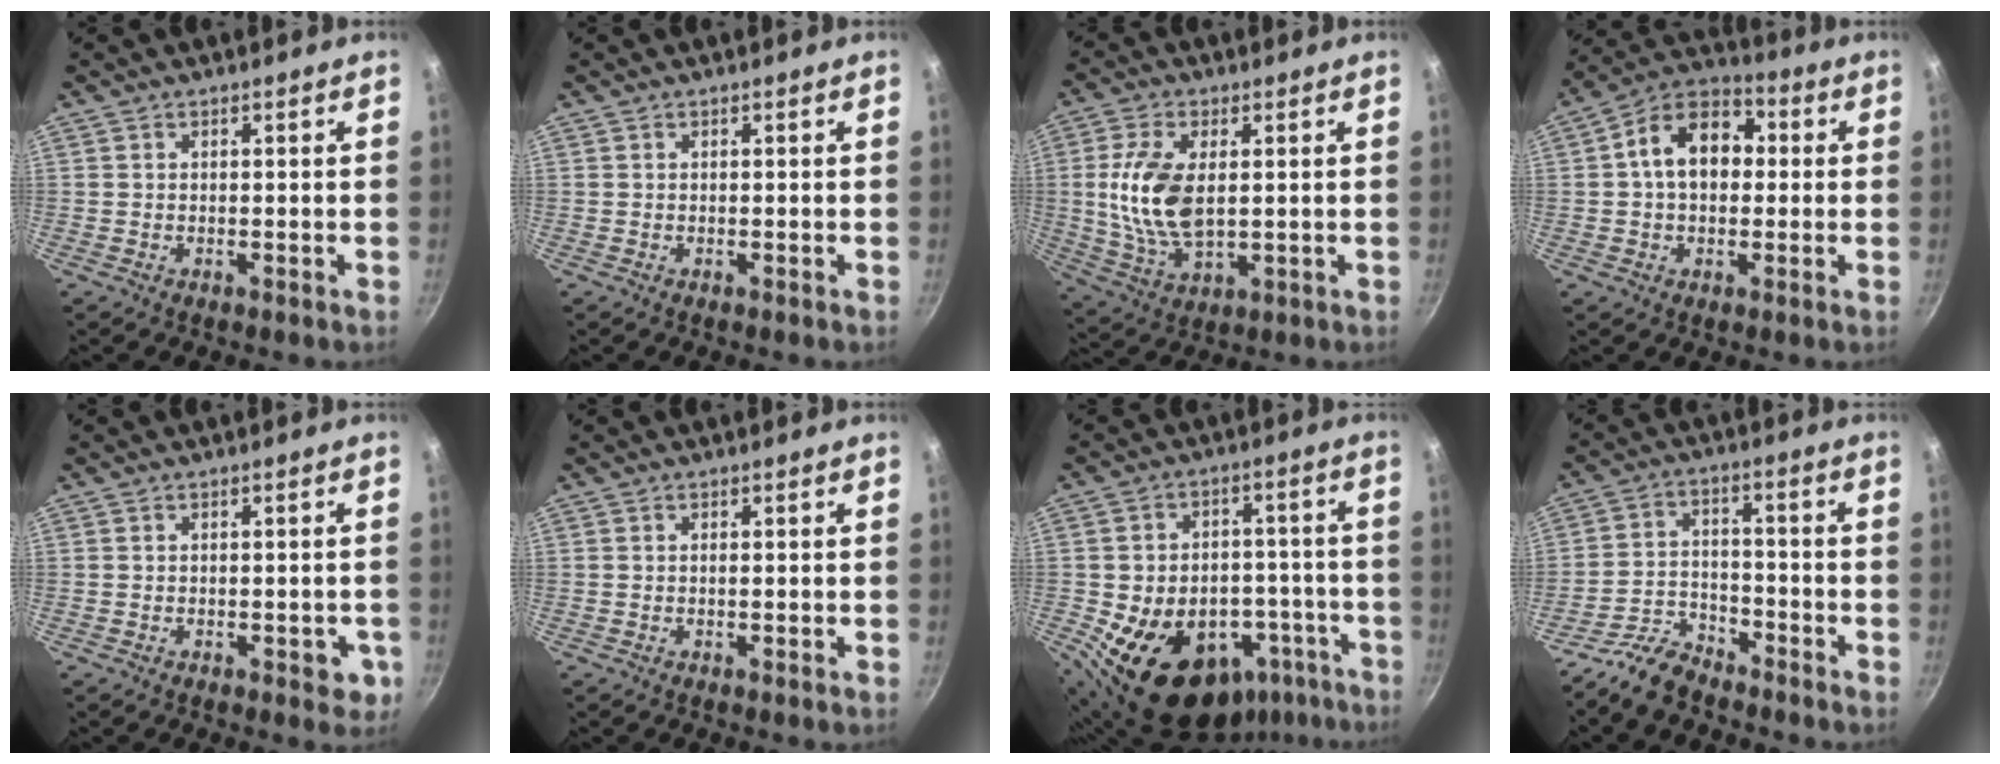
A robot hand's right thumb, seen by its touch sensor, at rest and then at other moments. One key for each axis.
{"total": 0.0}
{"total": 13.0, "fx": 1.3, "fy": 7.0, "fz": 10.8, "tx": -0.210, "ty": -0.007, "tz": 0.030}
{"total": 13.1, "fx": 1.3, "fy": 9.2, "fz": 9.2, "tx": -0.111, "ty": 0.033, "tz": 0.001}
{"total": 3.6, "fx": -1.1, "fy": 2.0, "fz": 2.8, "tx": -0.009, "ty": 0.006, "tz": -0.012}
{"total": 1.2, "fx": 0.1, "fy": -0.1, "fz": 1.2, "tx": -0.024, "ty": -0.002, "tz": 0.002}
{"total": 22.1, "fx": -9.7, "fy": 15.4, "fz": 12.6, "tx": -0.168, "ty": 0.039, "tz": -0.113}
{"total": 7.0, "fx": -6.2, "fy": 2.7, "fz": 2.0, "tx": -0.036, "ty": 0.058, "tz": -0.128}